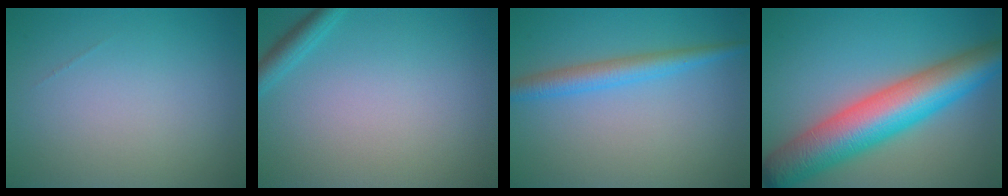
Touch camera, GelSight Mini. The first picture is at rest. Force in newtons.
{"total": 1.7, "press": 1.7, "slide": 0.1}
{"total": 3.0, "press": 3.0, "slide": 0.1}
{"total": 10.5, "press": 10.4, "slide": 0.2}